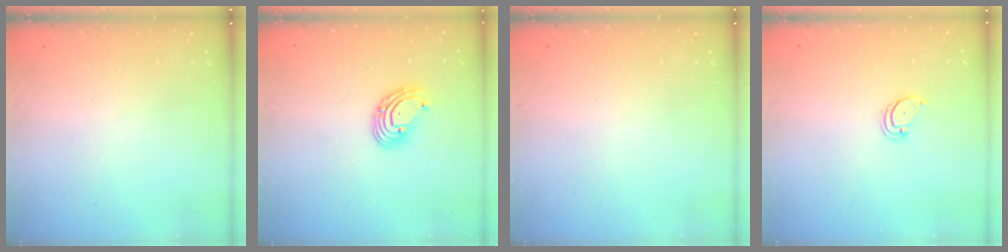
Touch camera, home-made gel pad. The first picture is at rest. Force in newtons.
{"total": 6.5, "press": 6.4, "slide": 0.8}
{"total": 0.0}
{"total": 1.9, "press": 1.9, "slide": 0.2}